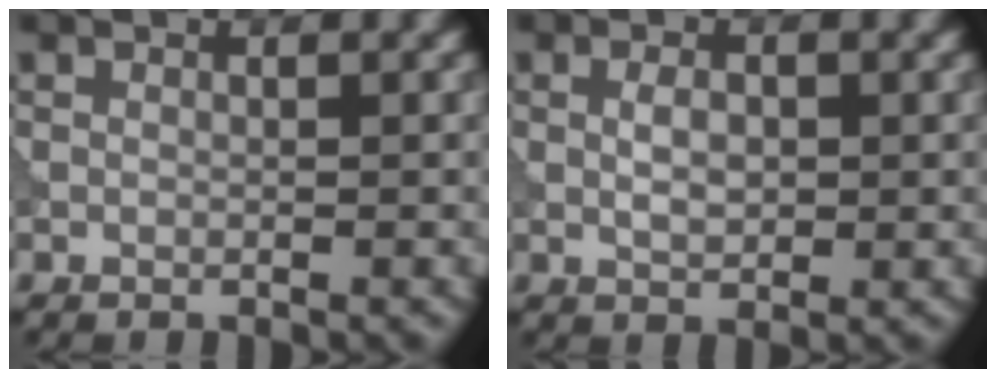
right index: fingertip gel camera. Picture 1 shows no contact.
{"total": 1.9, "force": [-0.1, 1.0, 1.6], "torque": [-0.030, -0.001, -0.001]}